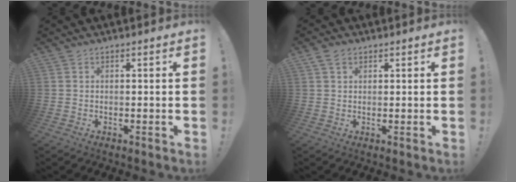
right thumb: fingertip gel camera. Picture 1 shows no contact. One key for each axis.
{"total": 3.3, "fx": 1.8, "fy": 2.2, "fz": 1.7, "tx": -0.026, "ty": -0.003, "tz": 0.033}